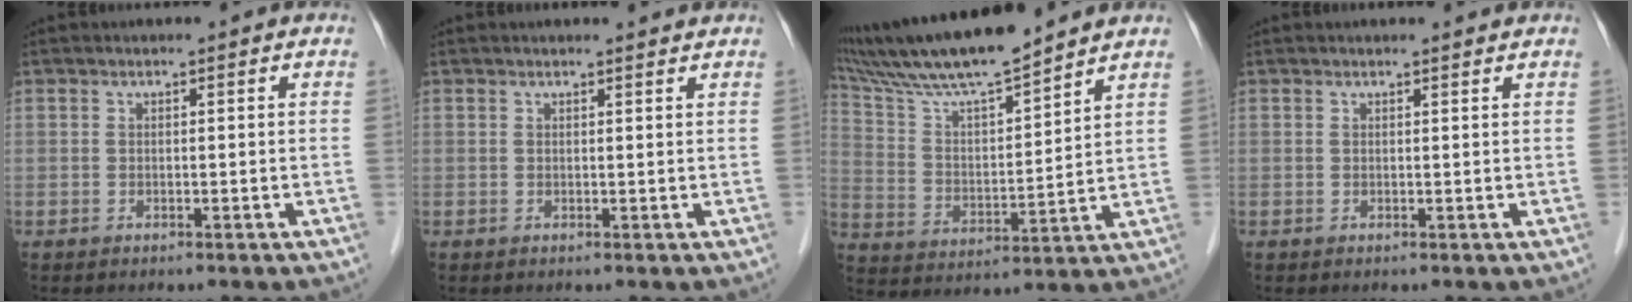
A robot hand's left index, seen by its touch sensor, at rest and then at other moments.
{"total": 2.3, "force": [2.2, 0.1, 0.3], "torque": [-0.010, 0.002, 0.024]}
{"total": 14.6, "force": [12.8, 0.5, 6.9], "torque": [-0.138, 0.013, 0.238]}
{"total": 2.0, "force": [2.0, 0.0, 0.3], "torque": [-0.009, 0.003, 0.023]}